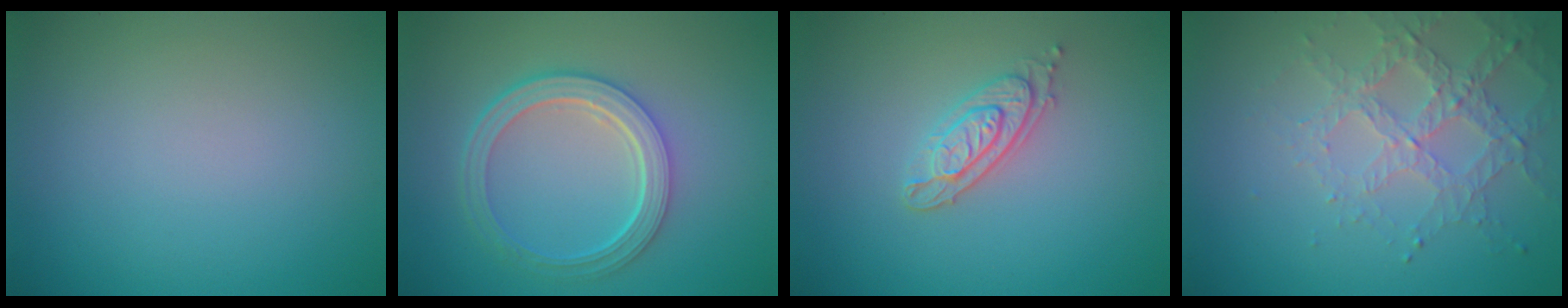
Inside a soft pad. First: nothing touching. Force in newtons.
{"total": 4.9, "press": 3.7, "slide": 3.3}
{"total": 2.6, "press": 2.4, "slide": 1.0}
{"total": 3.1, "press": 3.0, "slide": 0.8}